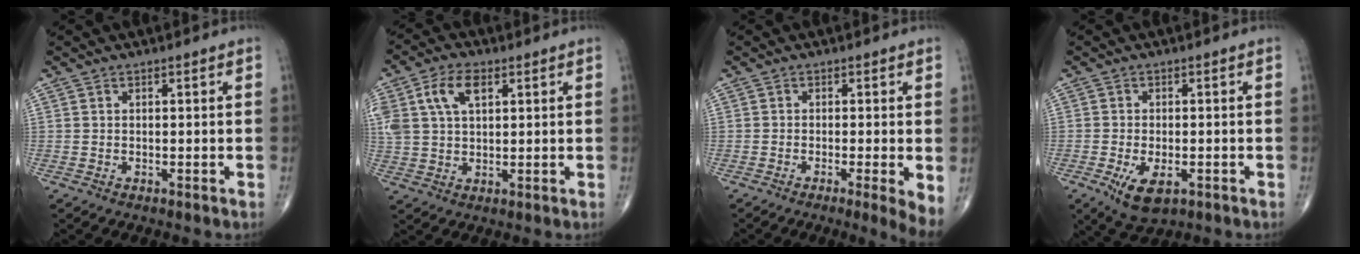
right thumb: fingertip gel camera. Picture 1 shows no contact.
{"total": 9.7, "force": [3.7, 5.6, 7.0], "torque": [-0.145, 0.004, 0.074]}
{"total": 4.4, "force": [-1.2, 0.3, 4.2], "torque": [-0.074, -0.012, -0.024]}
{"total": 5.3, "force": [-2.1, 2.5, 4.2], "torque": [-0.077, -0.005, -0.030]}